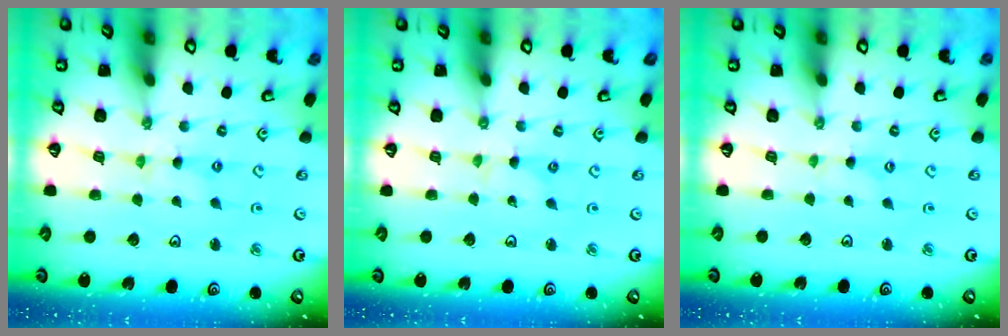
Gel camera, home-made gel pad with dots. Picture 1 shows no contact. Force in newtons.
{"total": 0.0}
{"total": 0.0}